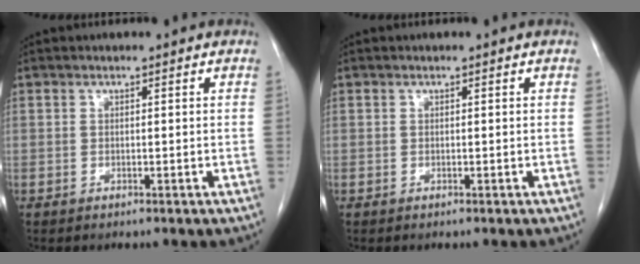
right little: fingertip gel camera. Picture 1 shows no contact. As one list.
[{"total": 0.0}]